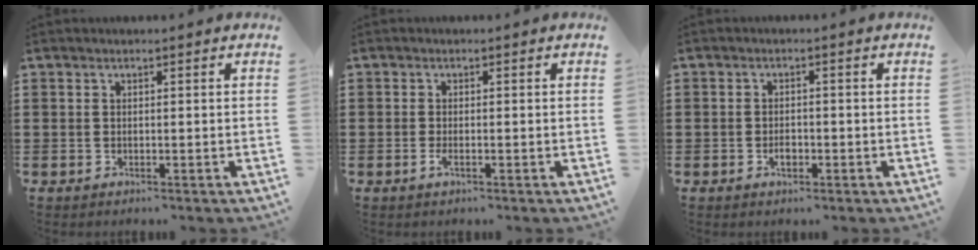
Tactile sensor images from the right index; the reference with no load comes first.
{"total": 1.1, "force": [-0.5, 0.2, 1.0], "torque": [-0.027, -0.006, -0.011]}
{"total": 1.8, "force": [-0.8, 1.0, 1.3], "torque": [-0.025, 0.000, -0.013]}